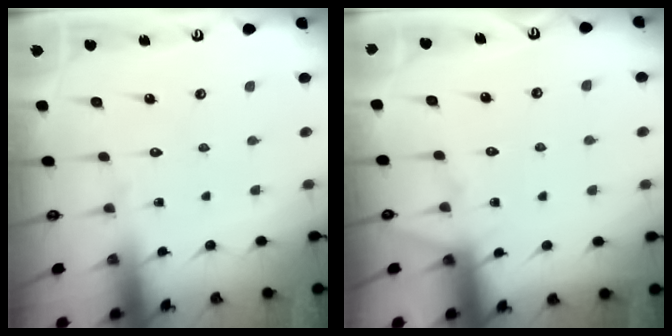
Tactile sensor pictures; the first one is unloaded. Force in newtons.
{"total": 6.1, "press": 6.1, "slide": 0.6}